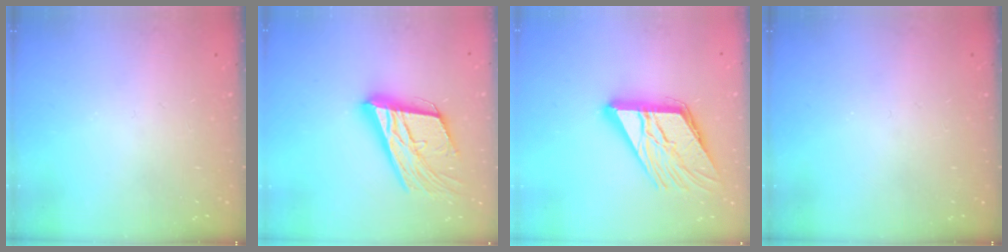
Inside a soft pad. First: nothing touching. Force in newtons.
{"total": 22.7, "press": 22.3, "slide": 4.0}
{"total": 17.8, "press": 17.7, "slide": 2.1}
{"total": 0.0}